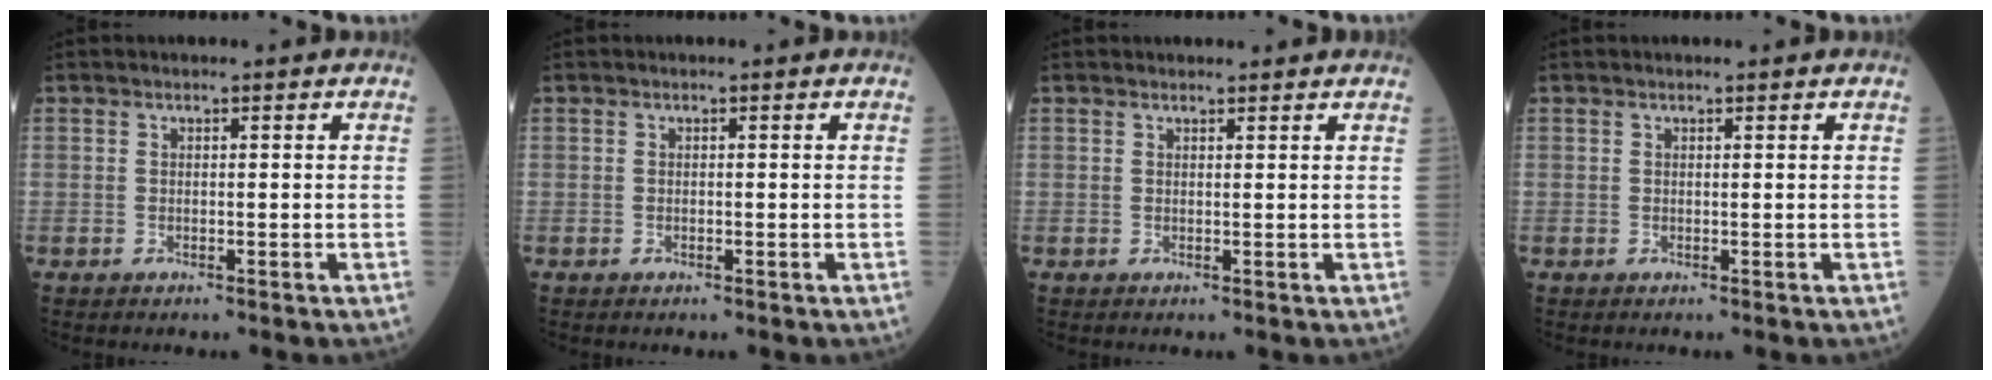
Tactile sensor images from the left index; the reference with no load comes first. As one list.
[{"total": 0.0}, {"total": 2.3, "force": [2.2, 0.5, 0.2], "torque": [-0.010, 0.008, 0.026]}, {"total": 0.6, "force": [0.5, 0.1, 0.3], "torque": [-0.010, 0.000, 0.009]}]